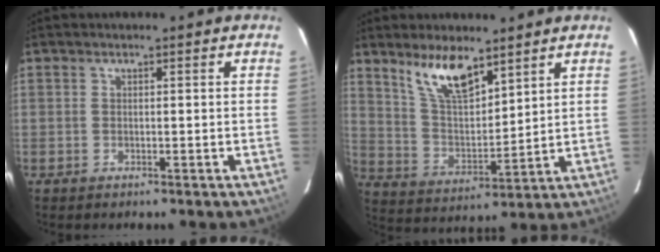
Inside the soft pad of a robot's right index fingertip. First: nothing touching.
{"total": 11.1, "force": [7.7, 3.7, 7.0], "torque": [-0.127, 0.002, 0.158]}